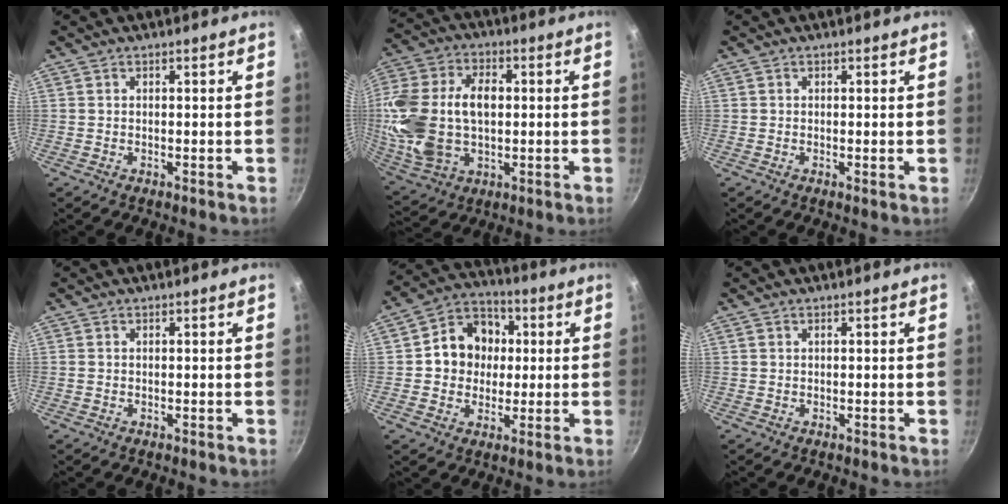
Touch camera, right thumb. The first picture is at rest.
{"total": 21.1, "force": [0.9, 13.9, 15.8], "torque": [-0.318, 0.022, 0.022]}
{"total": 0.0}
{"total": 0.0}
{"total": 11.9, "force": [1.2, 10.4, 5.8], "torque": [-0.054, 0.016, 0.005]}
{"total": 0.0}